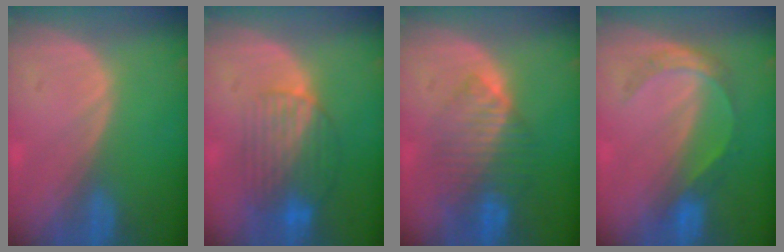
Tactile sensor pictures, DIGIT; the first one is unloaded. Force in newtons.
{"total": 8.3, "press": 7.2, "slide": 4.1}
{"total": 8.0, "press": 7.2, "slide": 3.3}
{"total": 4.6, "press": 4.6, "slide": 0.2}